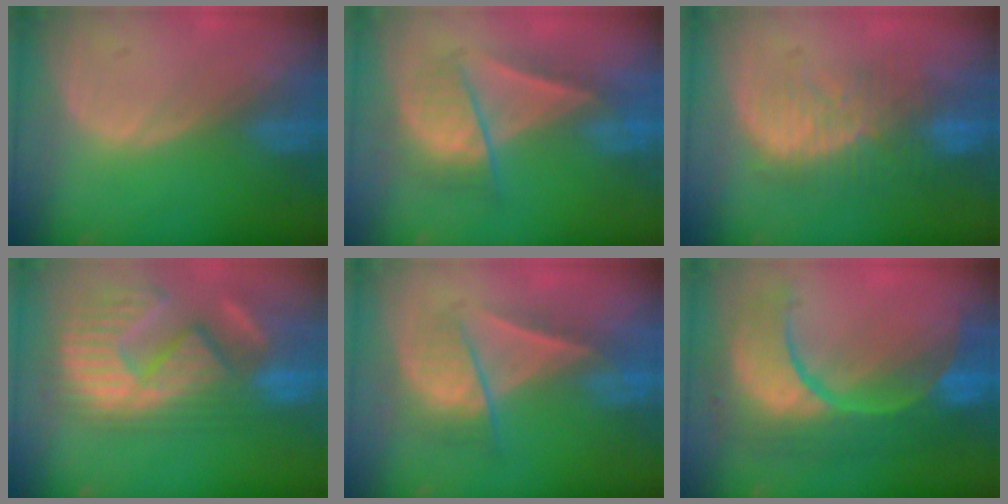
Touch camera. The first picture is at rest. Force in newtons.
{"total": 6.6, "press": 6.6, "slide": 0.5}
{"total": 10.2, "press": 8.6, "slide": 5.4}
{"total": 14.0, "press": 12.1, "slide": 7.1}
{"total": 6.4, "press": 6.1, "slide": 2.1}
{"total": 12.5, "press": 12.4, "slide": 1.4}